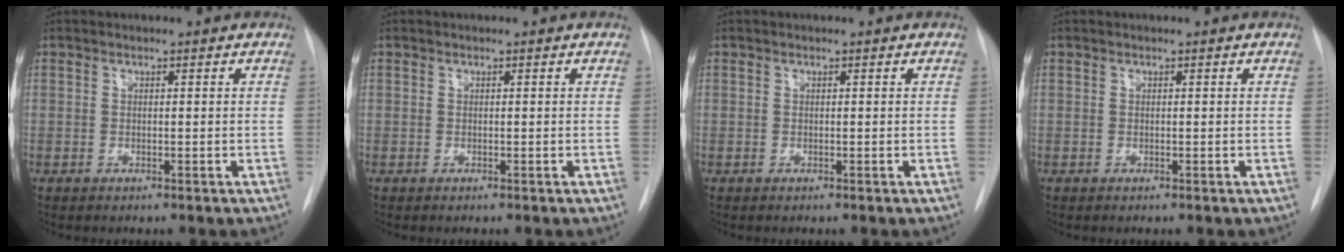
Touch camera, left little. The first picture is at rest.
{"total": 0.0}
{"total": 0.0}
{"total": 0.0}